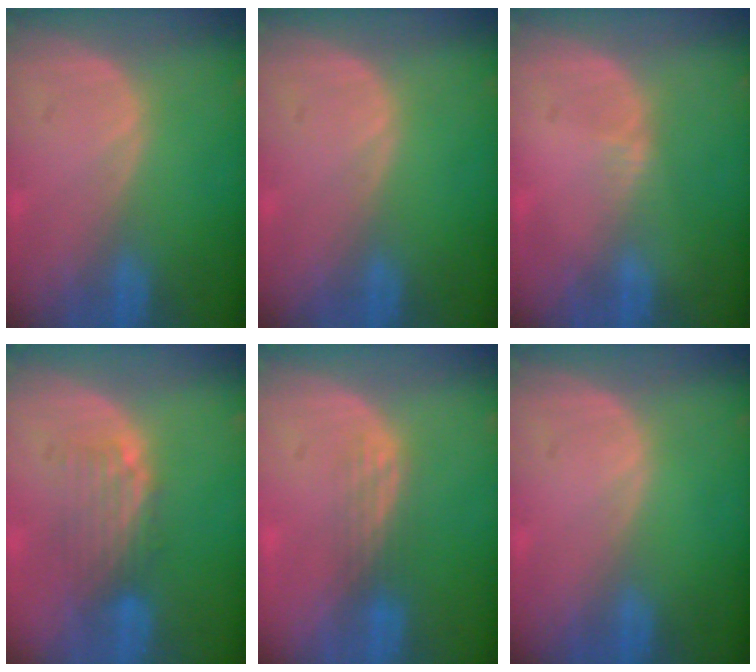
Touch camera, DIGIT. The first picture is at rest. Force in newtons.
{"total": 0.0}
{"total": 0.8, "press": 0.8, "slide": 0.4}
{"total": 5.0, "press": 4.2, "slide": 2.7}
{"total": 2.9, "press": 2.5, "slide": 1.5}
{"total": 0.0}